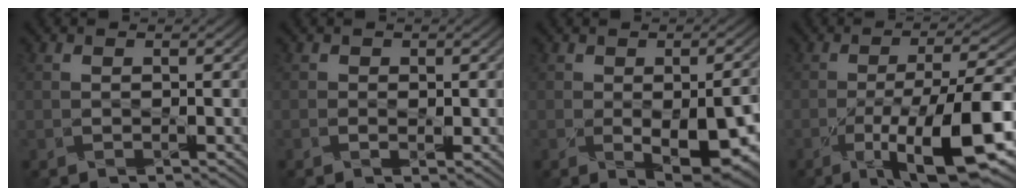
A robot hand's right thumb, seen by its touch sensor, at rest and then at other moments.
{"total": 0.8, "force": [-0.2, 0.7, 0.2], "torque": [-0.004, -0.006, -0.007]}
{"total": 9.2, "force": [-3.0, 5.0, 7.0], "torque": [-0.100, -0.032, -0.032]}
{"total": 14.3, "force": [-6.2, 3.6, 12.4], "torque": [-0.186, -0.001, -0.105]}